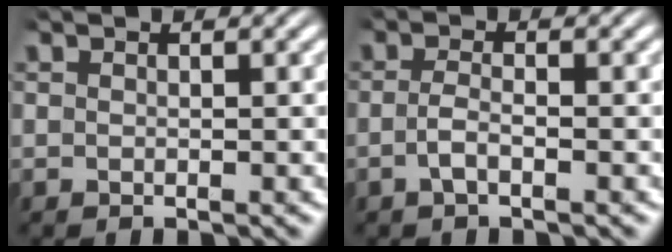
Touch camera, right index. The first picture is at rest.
{"total": 1.7, "force": [-1.1, 0.2, 1.3], "torque": [-0.033, -0.008, -0.017]}